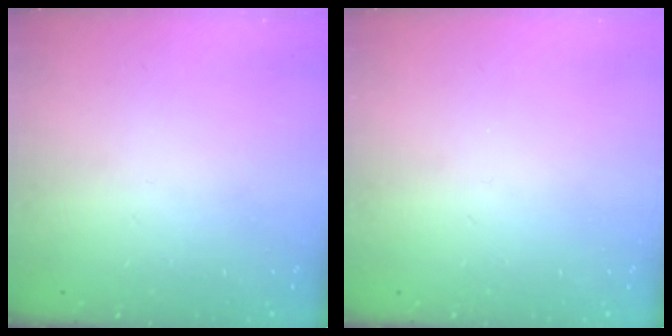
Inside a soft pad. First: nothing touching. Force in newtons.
{"total": 0.0}